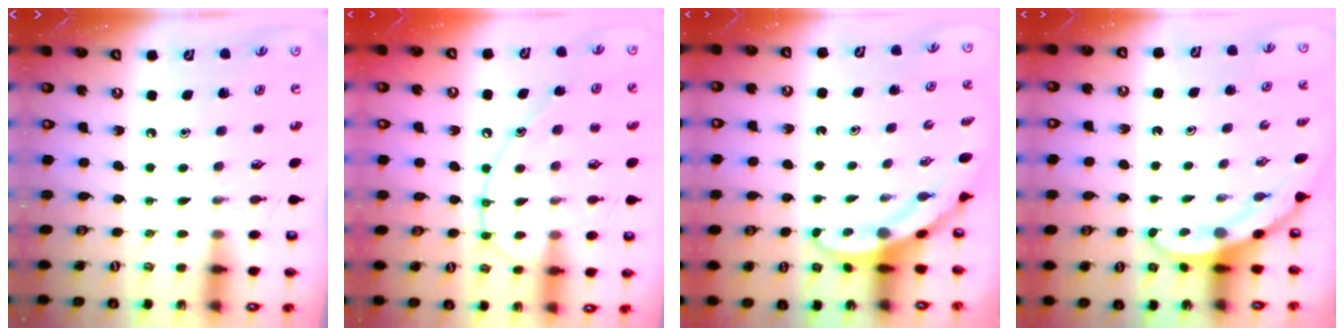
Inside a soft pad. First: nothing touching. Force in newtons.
{"total": 12.8, "press": 12.8, "slide": 1.3}
{"total": 3.8, "press": 3.8, "slide": 0.1}
{"total": 3.3, "press": 3.3, "slide": 0.2}